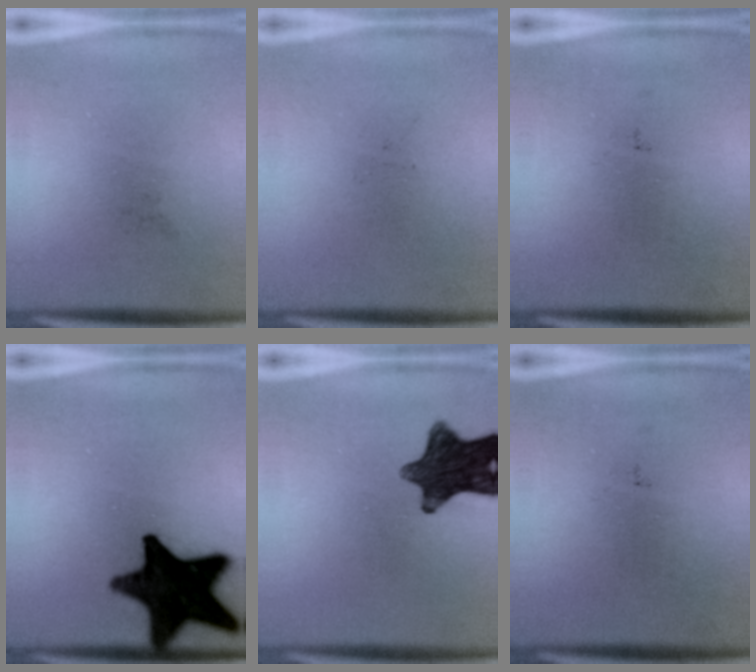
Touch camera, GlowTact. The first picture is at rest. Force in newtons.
{"total": 0.0}
{"total": 0.0}
{"total": 18.5}
{"total": 11.4}
{"total": 0.0}